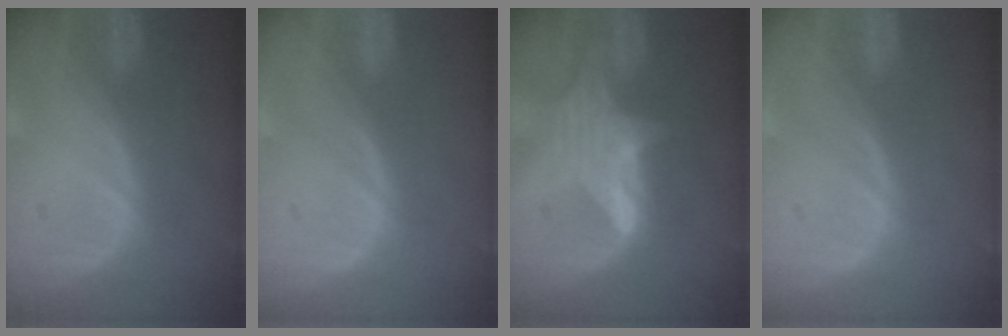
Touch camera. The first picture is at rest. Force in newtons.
{"total": 0.0}
{"total": 5.8, "press": 5.8, "slide": 0.8}
{"total": 0.0}